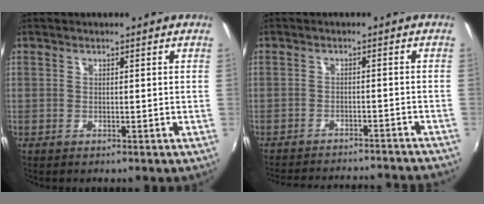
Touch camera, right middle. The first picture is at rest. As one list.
[{"total": 19.5, "force": [-17.8, 3.0, 7.4], "torque": [-0.142, -0.014, -0.234]}]